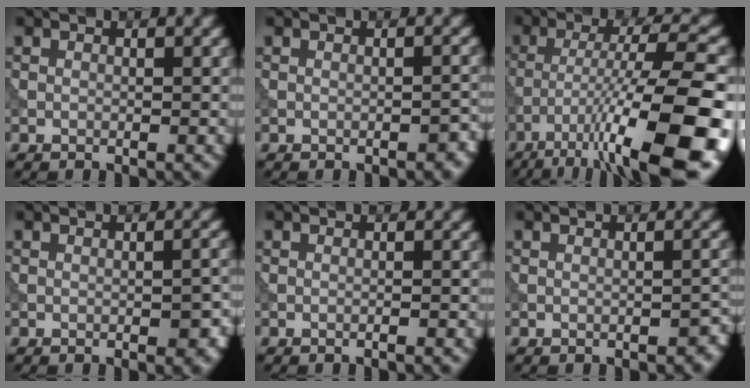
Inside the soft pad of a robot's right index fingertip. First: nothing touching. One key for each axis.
{"total": 1.1, "fx": -0.6, "fy": 0.5, "fz": 0.8, "tx": -0.014, "ty": 0.002, "tz": -0.008}
{"total": 14.8, "fx": -7.7, "fy": 3.2, "fz": 12.2, "tx": -0.207, "ty": -0.001, "tz": -0.121}
{"total": 2.8, "fx": -1.0, "fy": 1.0, "fz": 2.3, "tx": -0.030, "ty": 0.002, "tz": -0.013}
{"total": 0.7, "fx": -0.4, "fy": 0.1, "fz": 0.6, "tx": -0.005, "ty": 0.000, "tz": -0.016}
{"total": 1.3, "fx": -0.7, "fy": 0.7, "fz": 0.9, "tx": -0.016, "ty": -0.001, "tz": -0.008}